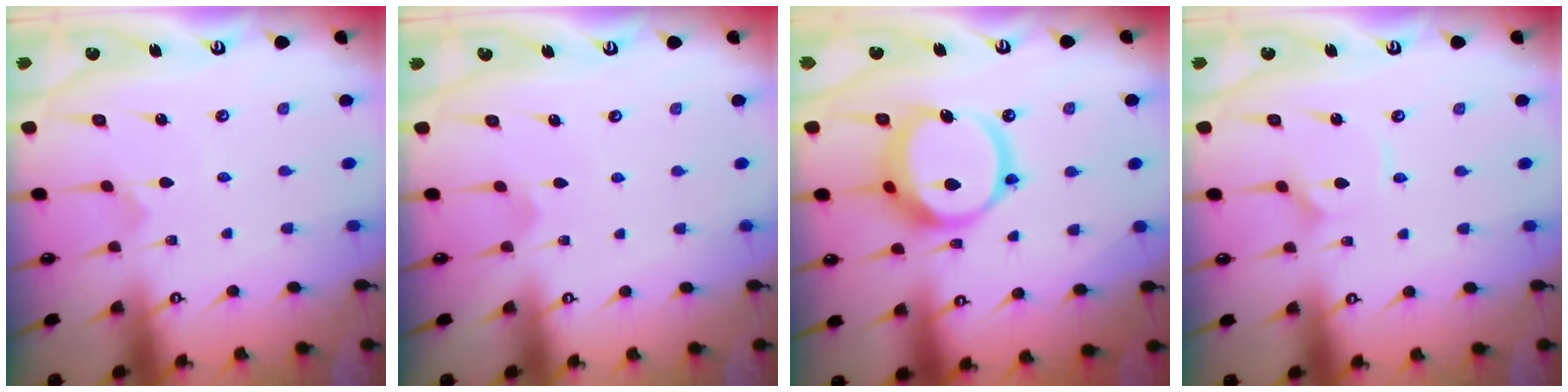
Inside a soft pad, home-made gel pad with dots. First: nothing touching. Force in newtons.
{"total": 2.5, "press": 2.5, "slide": 0.1}
{"total": 15.9, "press": 15.7, "slide": 2.2}
{"total": 1.2, "press": 1.2, "slide": 0.0}